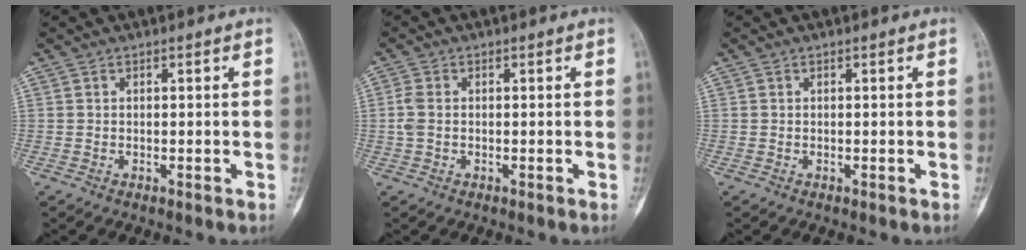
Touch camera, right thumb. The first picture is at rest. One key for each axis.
{"total": 2.4, "fx": -0.1, "fy": 1.5, "fz": 1.8, "tx": -0.056, "ty": 0.001, "tz": -0.006}
{"total": 0.0}